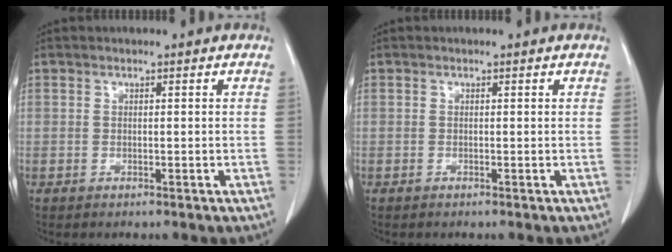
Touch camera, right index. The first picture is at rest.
{"total": 0.0}